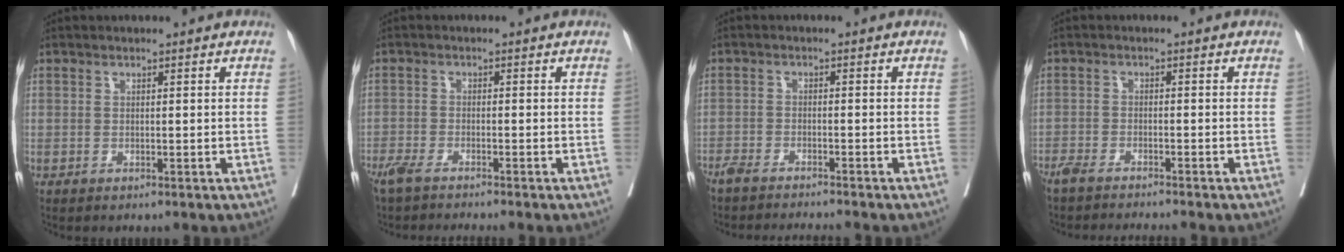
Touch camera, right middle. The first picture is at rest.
{"total": 4.9, "force": [-4.3, 0.1, 2.4], "torque": [-0.035, -0.010, -0.076]}
{"total": 8.1, "force": [-7.5, 0.3, 3.0], "torque": [-0.034, -0.014, -0.118]}
{"total": 7.4, "force": [-6.8, 0.1, 3.0], "torque": [-0.032, -0.015, -0.109]}